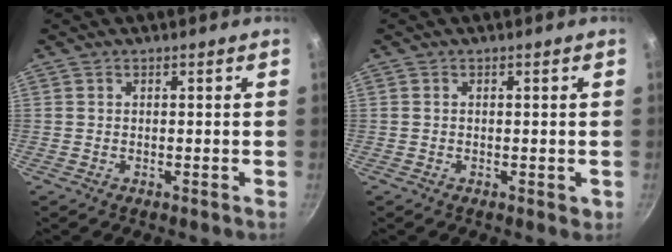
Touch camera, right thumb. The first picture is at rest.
{"total": 1.3, "force": [-0.1, 0.9, 0.9], "torque": [-0.009, 0.001, -0.001]}